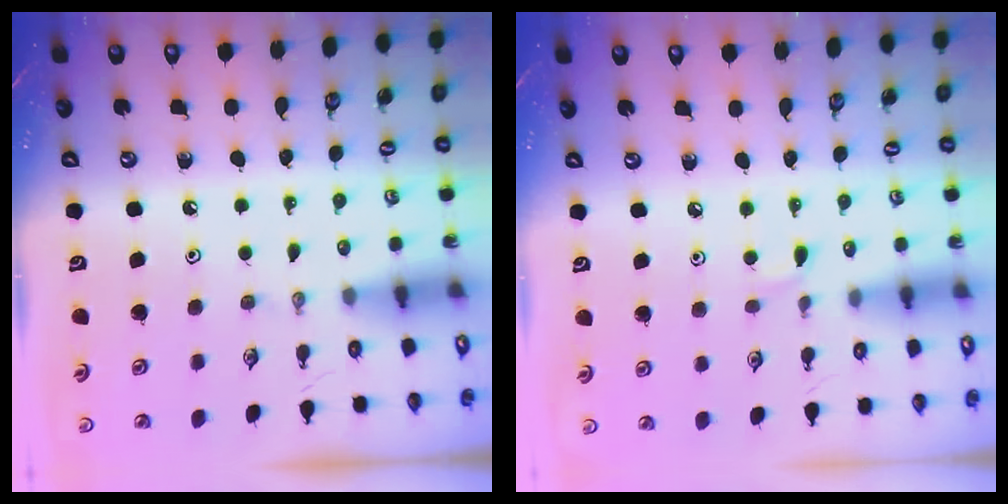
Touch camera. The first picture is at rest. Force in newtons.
{"total": 2.8, "press": 2.7, "slide": 0.4}